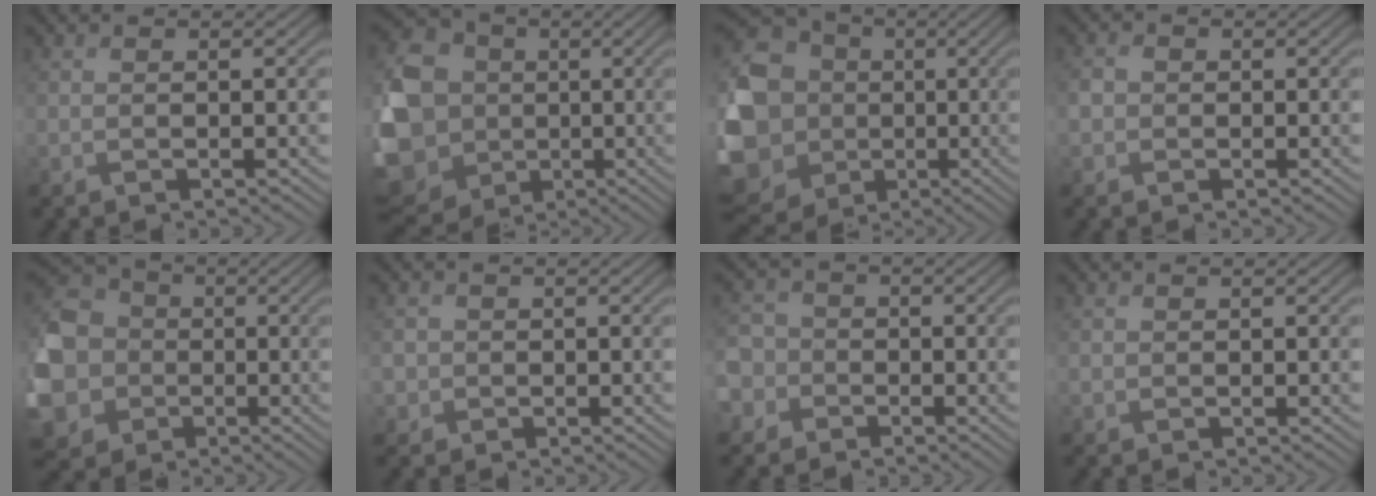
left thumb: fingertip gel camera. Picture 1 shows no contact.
{"total": 17.7, "force": [-1.7, 15.8, 7.7], "torque": [-0.230, -0.015, -0.041]}
{"total": 21.7, "force": [-4.0, 20.1, 7.2], "torque": [-0.228, 0.006, -0.066]}
{"total": 1.6, "force": [-0.3, 1.5, 0.4], "torque": [-0.010, 0.004, -0.012]}
{"total": 16.5, "force": [-3.4, 14.7, 6.7], "torque": [-0.224, -0.035, -0.089]}
{"total": 2.4, "force": [0.1, 2.4, 0.0], "torque": [-0.001, 0.003, -0.007]}
{"total": 6.3, "force": [-2.2, 5.7, 1.5], "torque": [-0.059, -0.005, -0.074]}
{"total": 0.7, "force": [0.3, 0.5, -0.3], "torque": [0.010, -0.001, 0.001]}